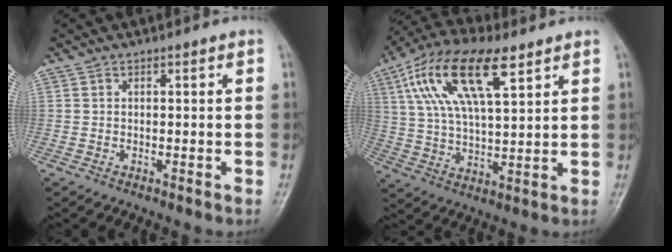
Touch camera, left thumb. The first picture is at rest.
{"total": 17.1, "force": [7.9, 6.8, 13.6], "torque": [-0.250, -0.003, 0.145]}